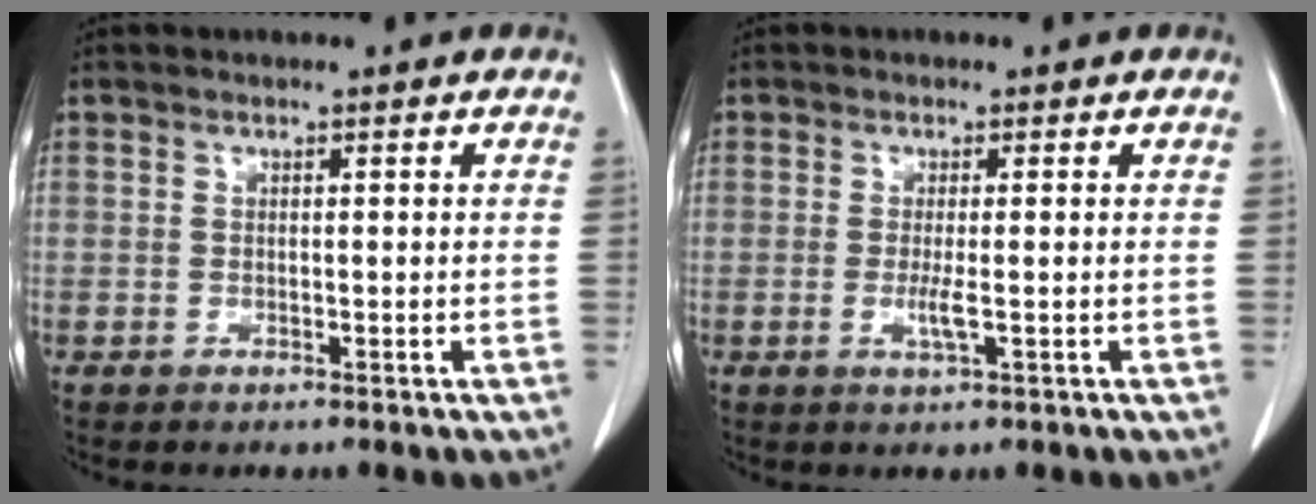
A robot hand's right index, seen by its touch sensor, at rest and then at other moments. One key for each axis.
{"total": 2.3, "fx": -0.6, "fy": 0.0, "fz": 2.2, "tx": -0.048, "ty": -0.005, "tz": -0.011}